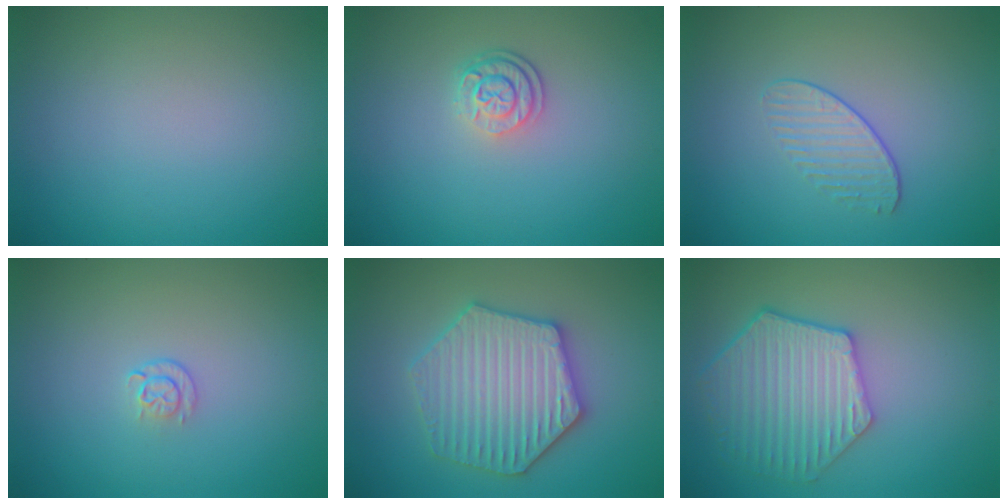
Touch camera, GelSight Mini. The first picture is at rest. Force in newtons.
{"total": 2.6, "press": 1.9, "slide": 1.7}
{"total": 1.6, "press": 1.1, "slide": 1.2}
{"total": 1.1, "press": 0.6, "slide": 0.9}
{"total": 6.3, "press": 6.2, "slide": 1.2}
{"total": 5.4, "press": 4.9, "slide": 2.3}